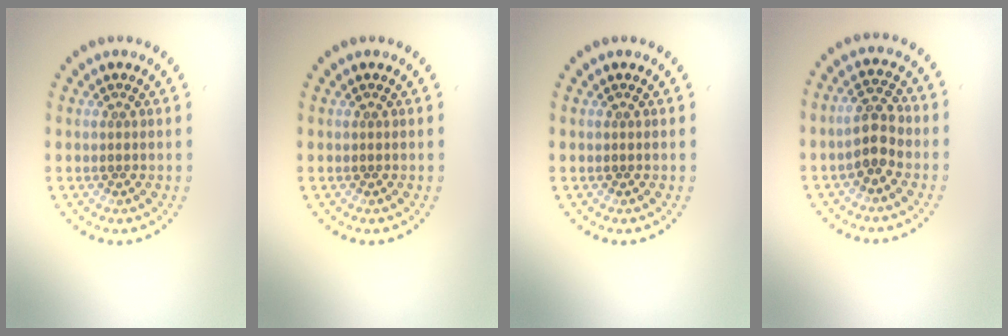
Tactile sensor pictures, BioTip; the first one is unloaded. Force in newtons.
{"total": 0.0}
{"total": 0.0}
{"total": 3.0, "press": 2.8, "slide": 0.9}